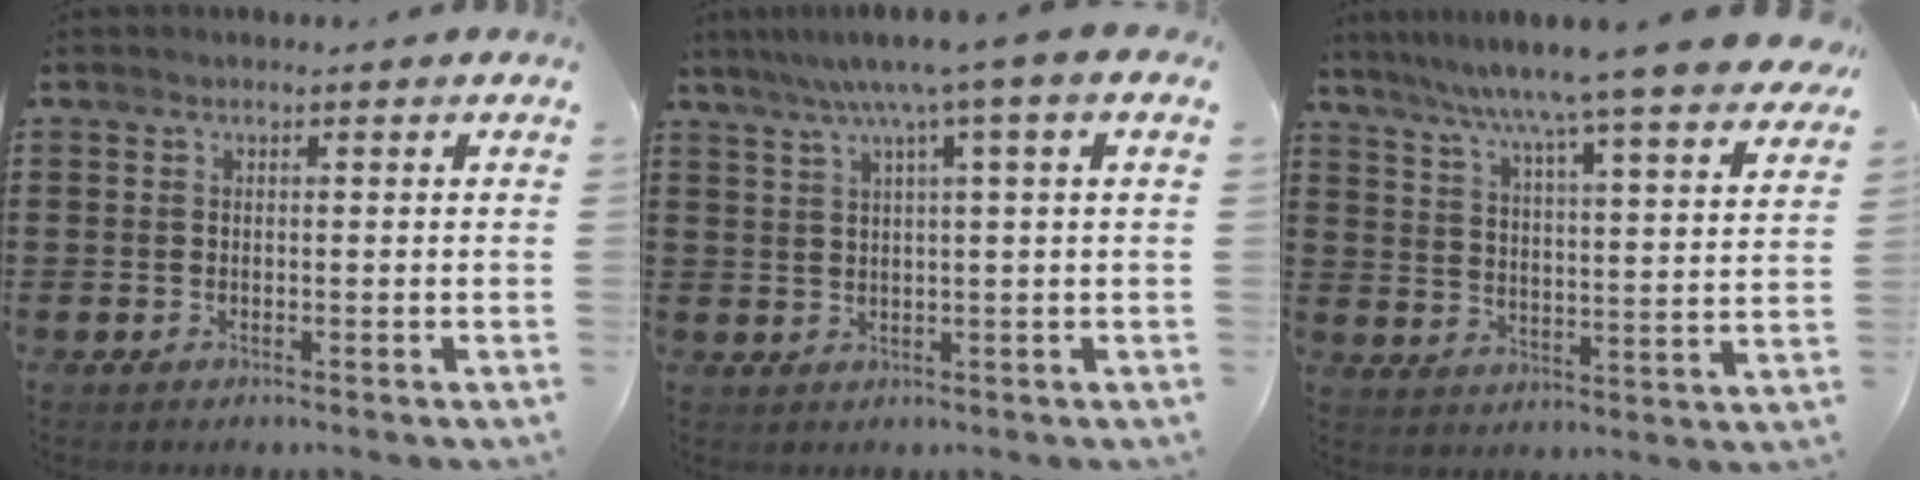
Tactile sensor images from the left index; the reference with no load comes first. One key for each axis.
{"total": 5.5, "fx": 2.7, "fy": -0.6, "fz": 4.7, "tx": -0.099, "ty": -0.005, "tz": 0.039}
{"total": 7.4, "fx": 6.5, "fy": -1.8, "fz": 3.2, "tx": -0.088, "ty": -0.055, "tz": 0.100}